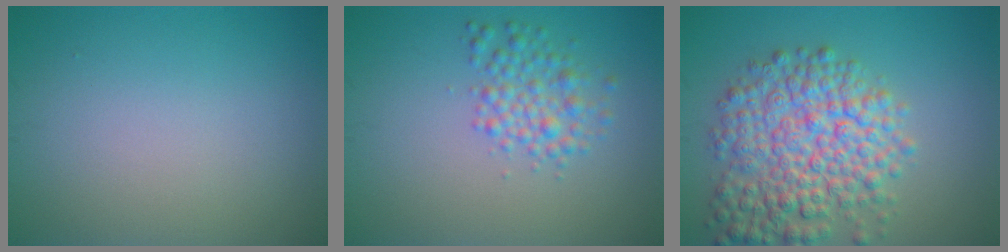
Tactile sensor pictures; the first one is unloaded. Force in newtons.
{"total": 2.8, "press": 2.8, "slide": 0.0}
{"total": 7.9, "press": 7.9, "slide": 0.3}